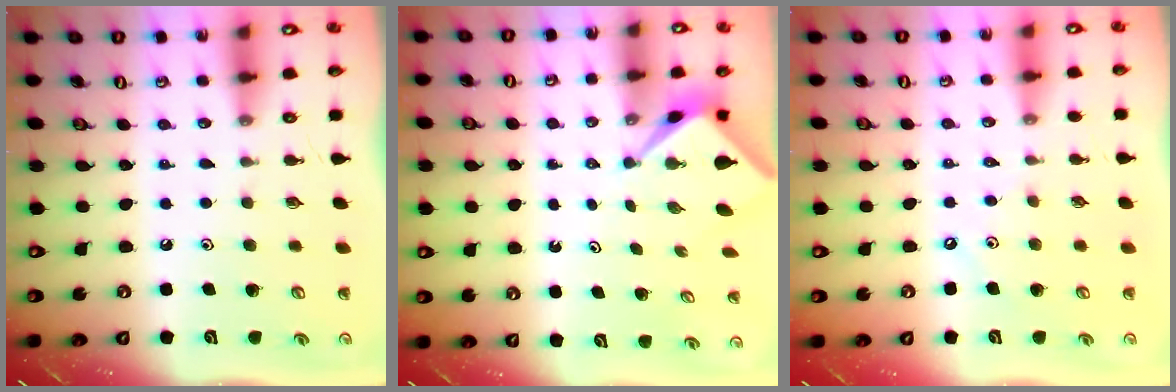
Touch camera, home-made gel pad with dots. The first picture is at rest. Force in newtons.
{"total": 2.0, "press": 2.0, "slide": 0.2}
{"total": 2.1, "press": 2.0, "slide": 0.3}